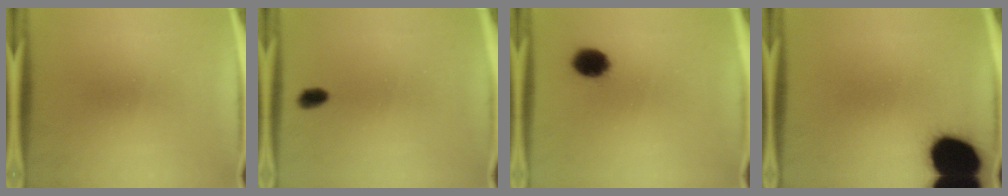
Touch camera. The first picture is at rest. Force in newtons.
{"total": 2.7}
{"total": 7.4}
{"total": 19.8}